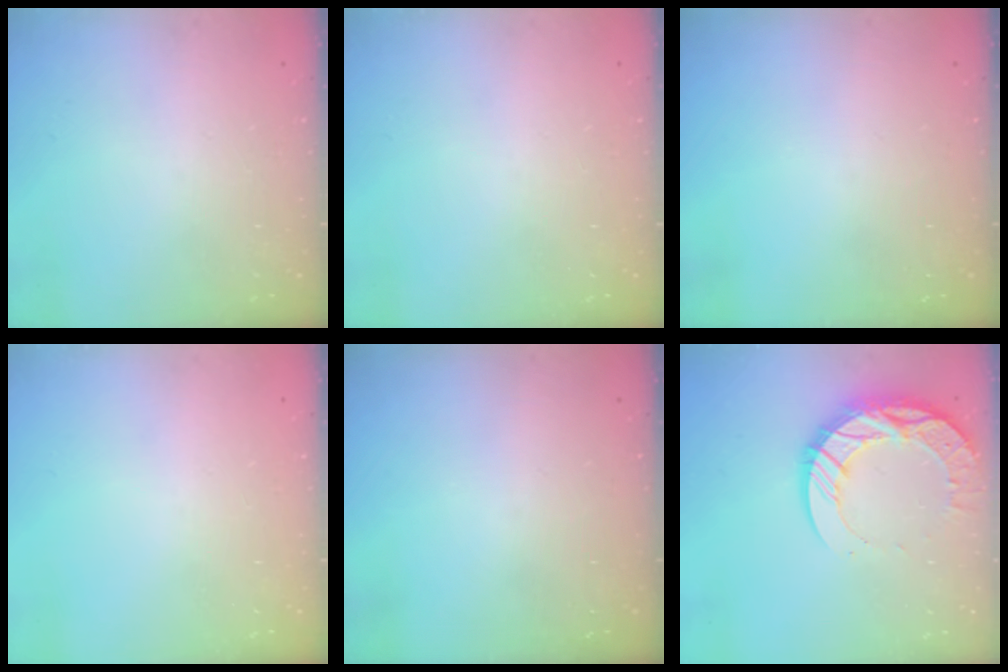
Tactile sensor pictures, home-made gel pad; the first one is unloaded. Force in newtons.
{"total": 0.0}
{"total": 0.0}
{"total": 0.0}
{"total": 0.0}
{"total": 14.6, "press": 14.5, "slide": 1.1}